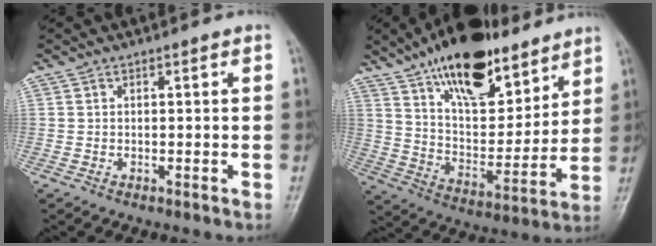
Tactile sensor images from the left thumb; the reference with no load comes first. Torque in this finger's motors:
{"motor_torque": [0.60, 0.59, 1.70, -1.07, 0.28]}